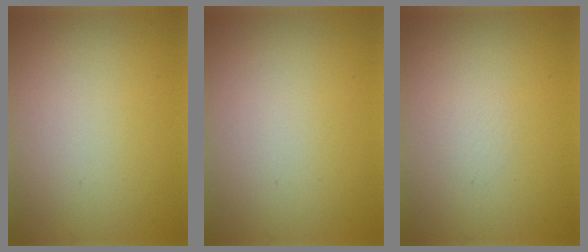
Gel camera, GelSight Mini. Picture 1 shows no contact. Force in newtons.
{"total": 0.0}
{"total": 0.6, "press": 0.6, "slide": 0.1}